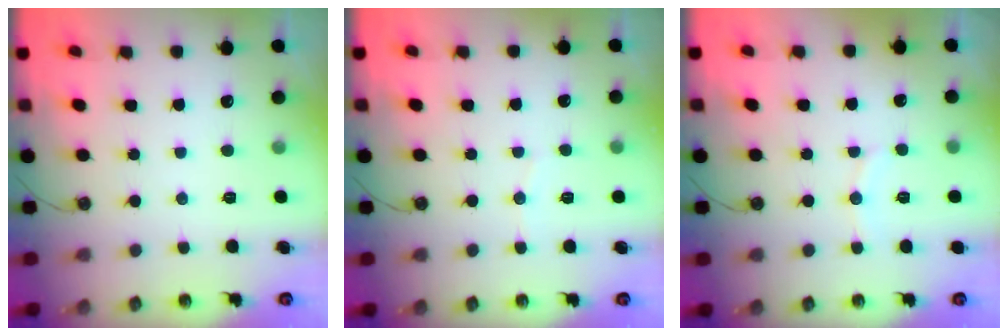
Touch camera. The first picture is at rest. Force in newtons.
{"total": 3.3, "press": 3.2, "slide": 0.4}
{"total": 5.2, "press": 5.1, "slide": 0.7}